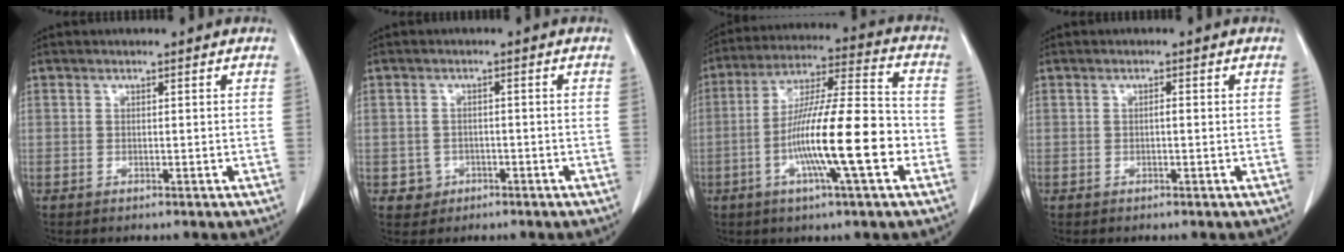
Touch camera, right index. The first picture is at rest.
{"total": 2.7, "force": [-1.0, 2.5, 0.0], "torque": [0.009, 0.013, -0.011]}
{"total": 16.2, "force": [-4.5, 1.0, 15.5], "torque": [-0.271, 0.001, -0.080]}
{"total": 0.7, "force": [-0.1, 0.1, 0.7], "torque": [-0.011, 0.002, 0.000]}